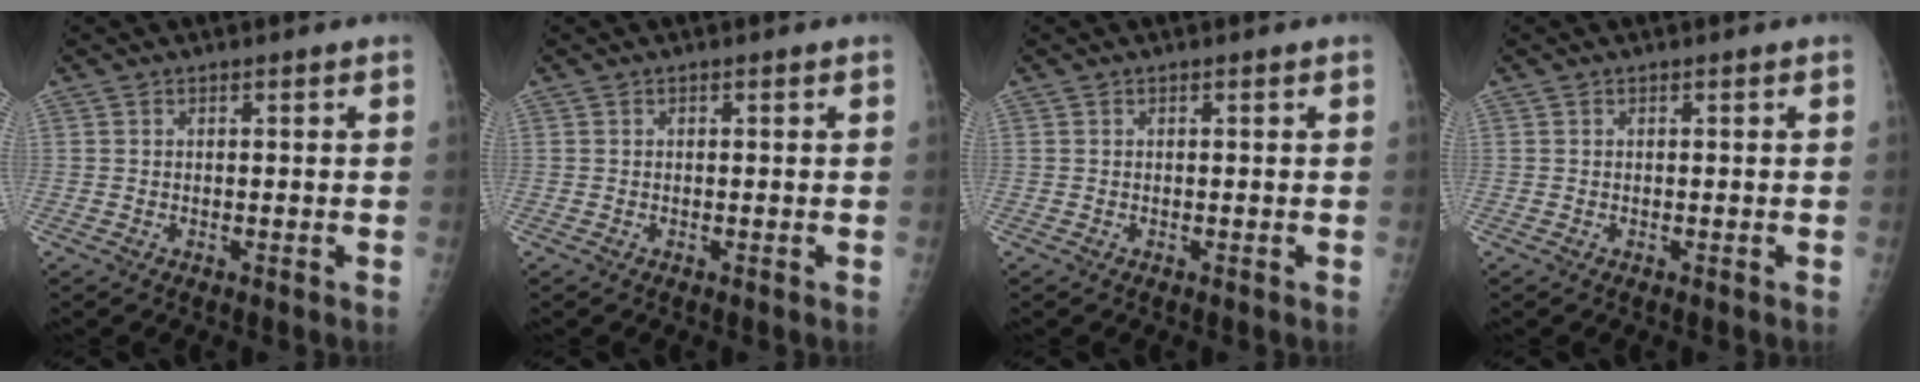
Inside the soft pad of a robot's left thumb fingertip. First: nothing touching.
{"total": 0.0}
{"total": 0.0}
{"total": 0.0}